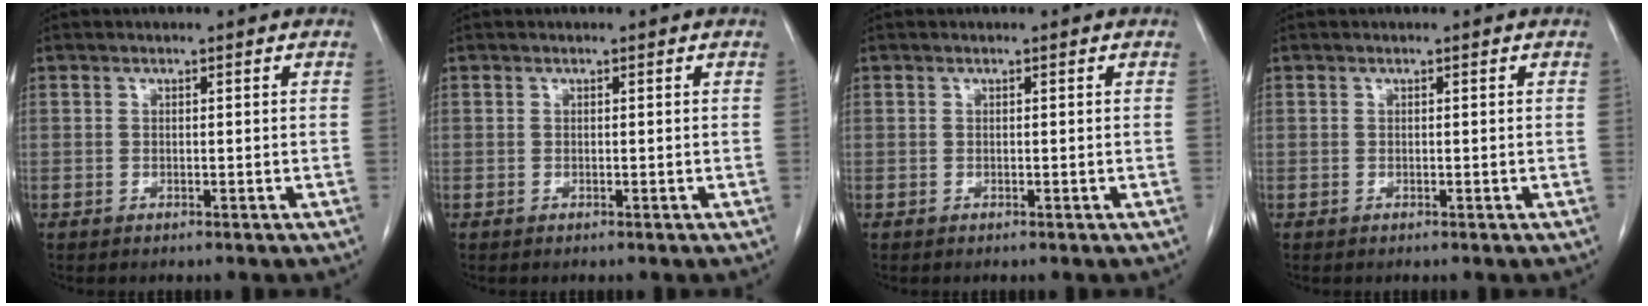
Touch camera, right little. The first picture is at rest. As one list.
[{"total": 0.0}, {"total": 0.0}, {"total": 0.0}]